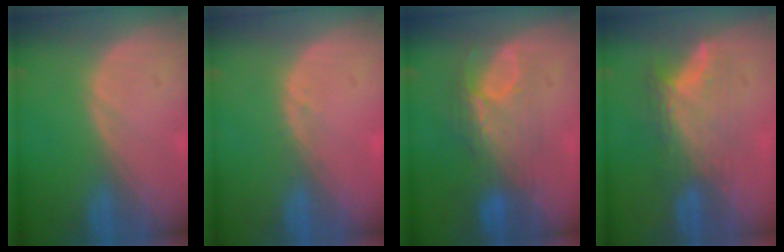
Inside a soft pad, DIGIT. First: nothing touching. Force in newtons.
{"total": 1.0, "press": 0.9, "slide": 0.3}
{"total": 7.5, "press": 7.0, "slide": 2.7}
{"total": 8.1, "press": 6.8, "slide": 4.5}